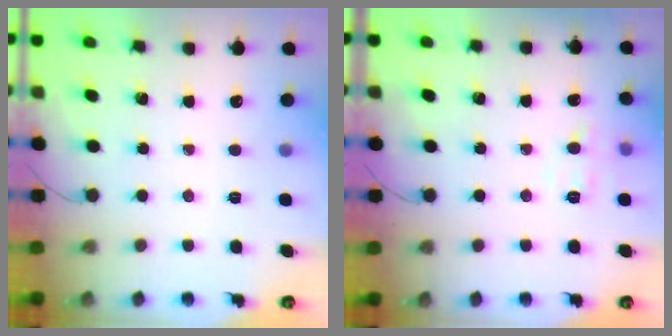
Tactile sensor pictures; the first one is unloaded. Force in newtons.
{"total": 5.4, "press": 5.2, "slide": 1.3}